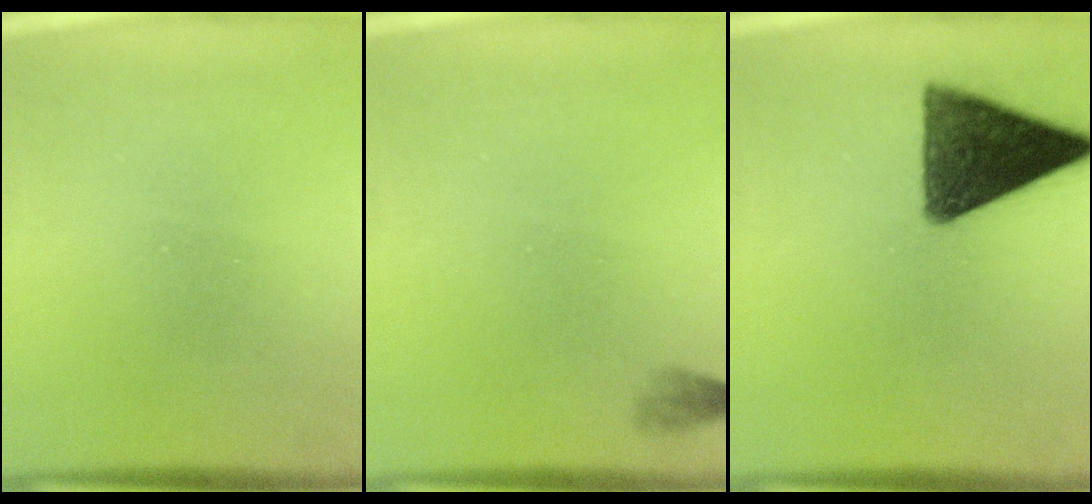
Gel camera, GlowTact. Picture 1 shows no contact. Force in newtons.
{"total": 1.4}
{"total": 13.5}